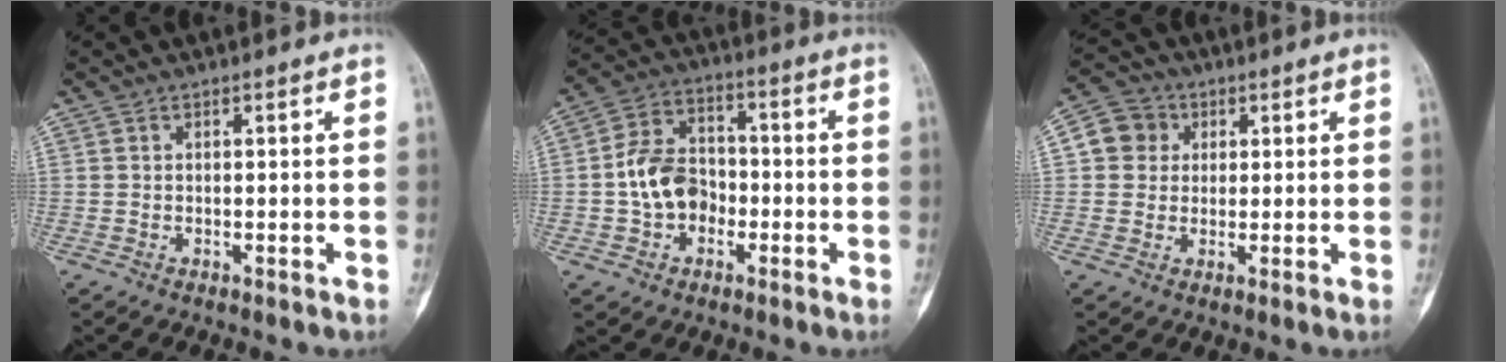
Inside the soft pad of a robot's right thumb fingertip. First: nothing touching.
{"total": 10.1, "force": [-1.9, 7.7, 6.2], "torque": [-0.090, 0.037, -0.046]}
{"total": 6.2, "force": [1.3, 5.8, 1.8], "torque": [-0.009, 0.008, 0.013]}